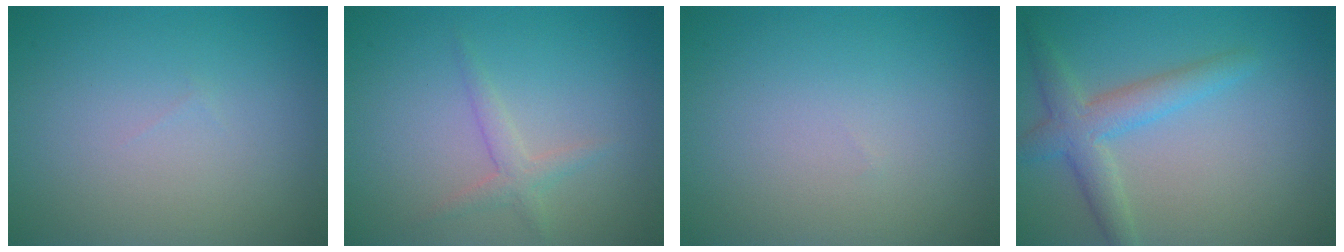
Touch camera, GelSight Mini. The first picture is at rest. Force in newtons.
{"total": 1.7, "press": 1.7, "slide": 0.1}
{"total": 0.0}
{"total": 3.6, "press": 3.6, "slide": 0.1}